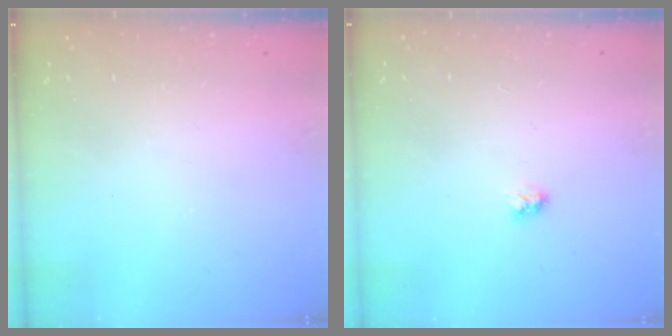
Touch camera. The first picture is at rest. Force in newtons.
{"total": 2.9, "press": 2.9, "slide": 0.3}